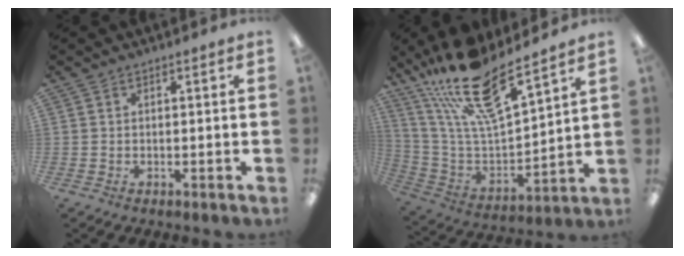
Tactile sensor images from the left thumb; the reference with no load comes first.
{"total": 20.4, "force": [15.6, 5.3, 12.1], "torque": [-0.229, -0.102, 0.271]}